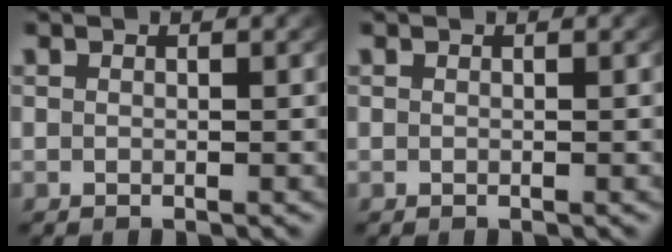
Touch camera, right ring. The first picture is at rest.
{"total": 0.0}